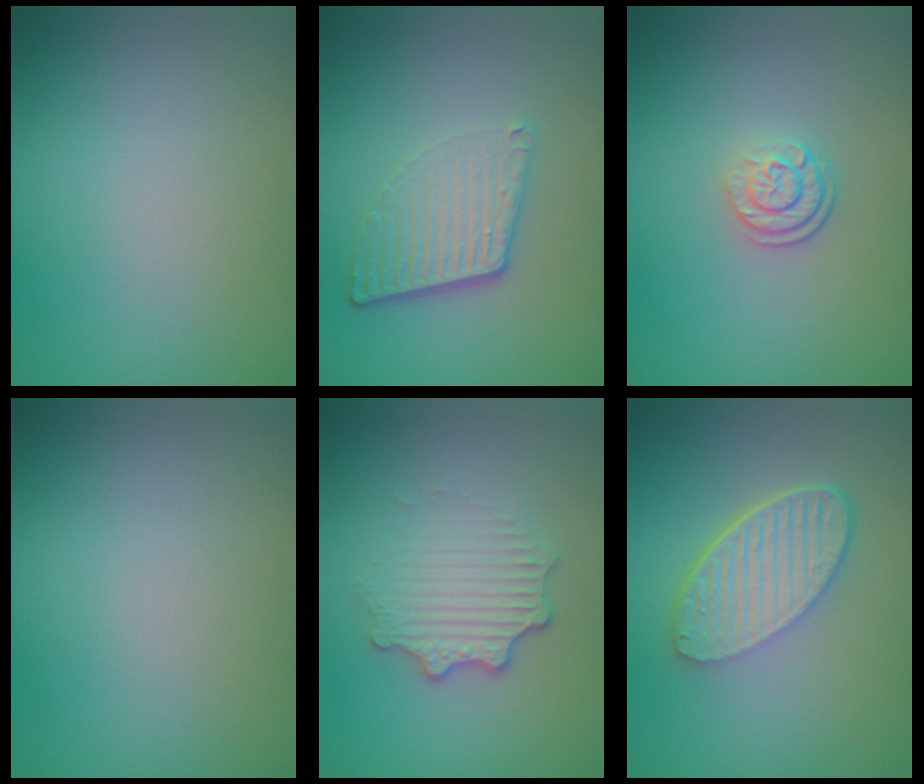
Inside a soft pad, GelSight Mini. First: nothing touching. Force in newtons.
{"total": 4.3, "press": 2.8, "slide": 3.3}
{"total": 2.6, "press": 1.9, "slide": 1.8}
{"total": 0.0}
{"total": 3.4, "press": 2.5, "slide": 2.2}
{"total": 5.9, "press": 4.2, "slide": 4.1}